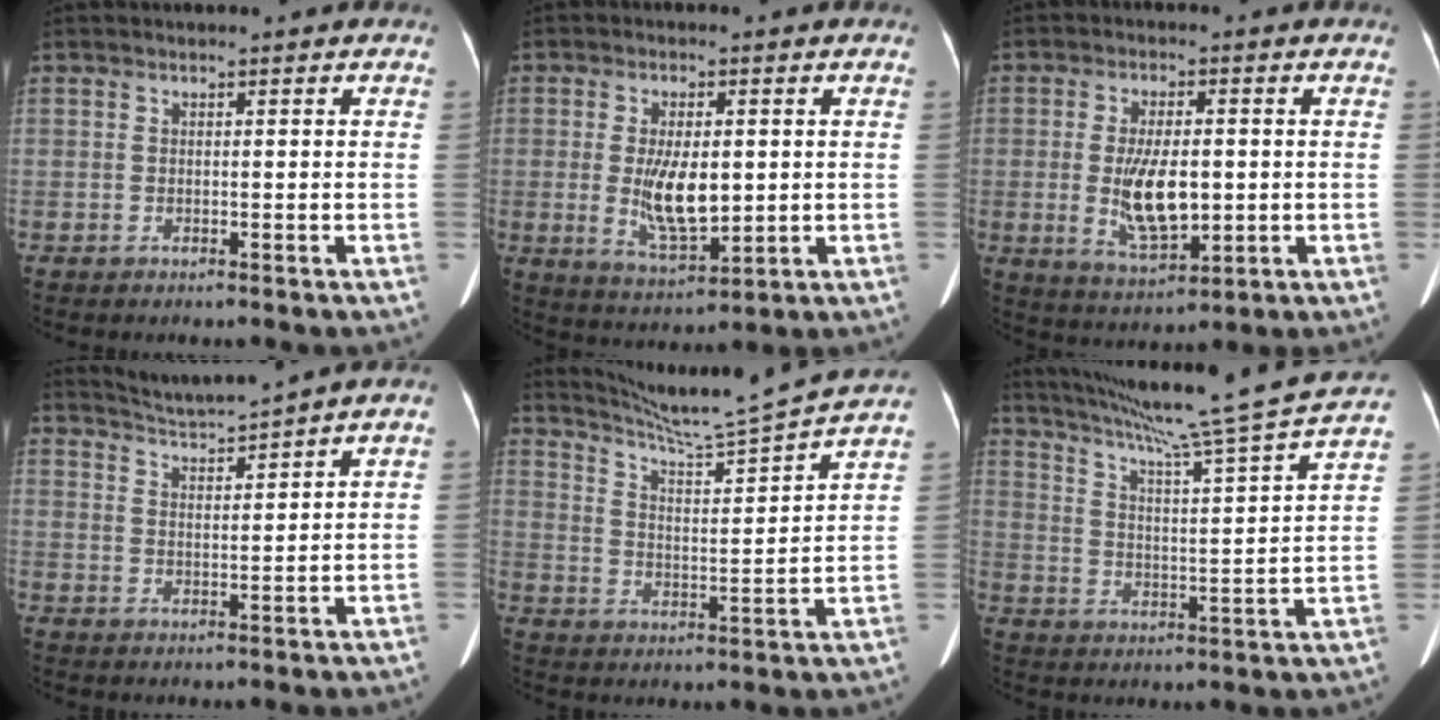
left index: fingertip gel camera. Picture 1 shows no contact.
{"total": 8.4, "force": [-0.1, 3.2, 7.7], "torque": [-0.154, -0.013, 0.005]}
{"total": 8.8, "force": [-0.8, 3.4, 8.1], "torque": [-0.164, -0.011, -0.008]}
{"total": 4.8, "force": [4.4, -1.6, 0.9], "torque": [-0.025, -0.006, 0.086]}
{"total": 13.6, "force": [12.7, -2.7, 3.8], "torque": [-0.076, -0.039, 0.192]}
{"total": 23.0, "force": [19.6, -2.0, 11.7], "torque": [-0.197, -0.028, 0.273]}